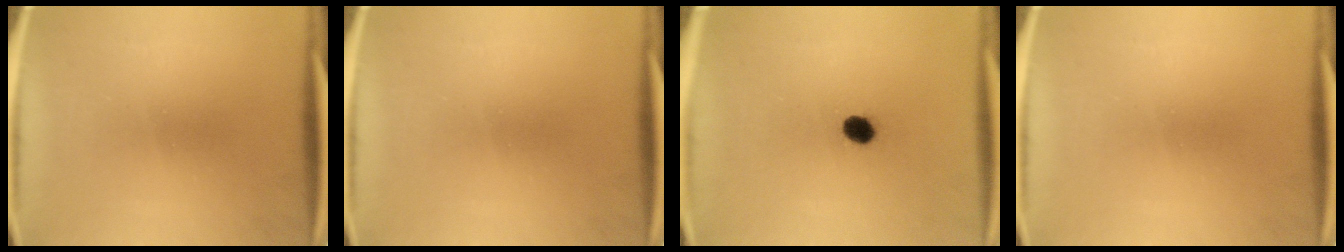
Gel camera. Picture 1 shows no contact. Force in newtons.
{"total": 0.0}
{"total": 3.2}
{"total": 0.0}